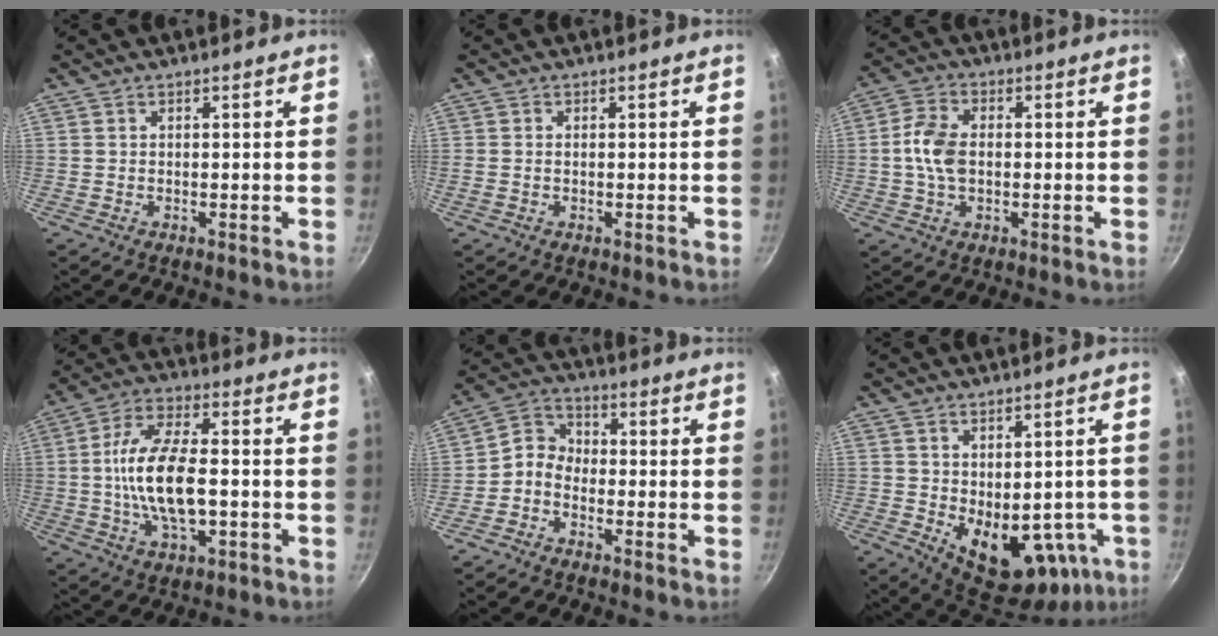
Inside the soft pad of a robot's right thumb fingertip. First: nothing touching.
{"total": 0.9, "force": [-0.1, 0.5, 0.7], "torque": [-0.015, 0.000, -0.005]}
{"total": 7.5, "force": [-0.3, 4.8, 5.8], "torque": [-0.109, 0.015, -0.013]}
{"total": 14.6, "force": [-1.6, 6.6, 12.9], "torque": [-0.235, 0.022, -0.036]}
{"total": 5.4, "force": [-2.7, 3.9, 2.6], "torque": [-0.039, 0.042, -0.075]}
{"total": 15.4, "force": [-2.7, 9.9, 11.5], "torque": [-0.119, -0.016, -0.009]}